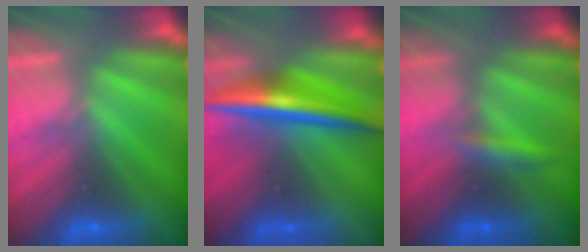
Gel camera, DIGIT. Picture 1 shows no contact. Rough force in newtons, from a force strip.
{"total": 7.3}
{"total": 2.5}